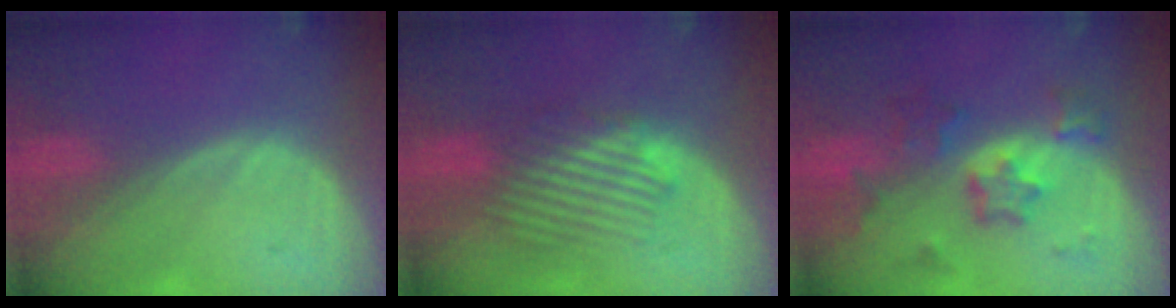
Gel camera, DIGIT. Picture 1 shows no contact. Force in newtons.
{"total": 6.2, "press": 6.1, "slide": 1.5}
{"total": 6.9, "press": 6.7, "slide": 1.7}